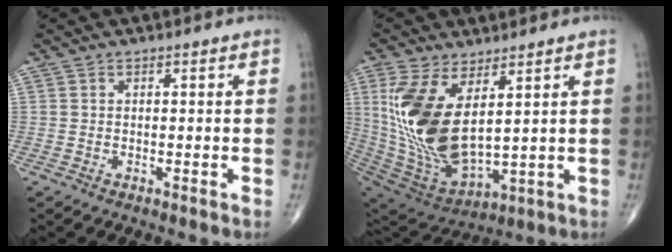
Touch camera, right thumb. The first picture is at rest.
{"total": 18.7, "force": [4.6, 8.8, 15.9], "torque": [-0.330, -0.035, 0.109]}